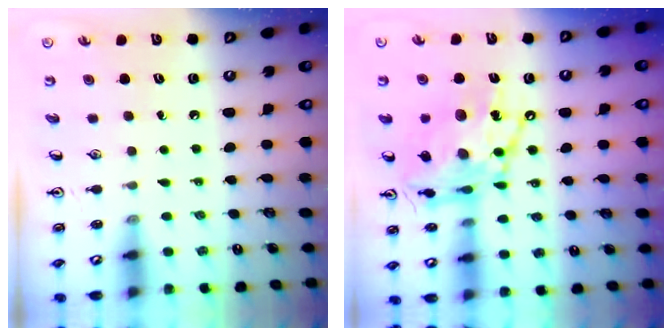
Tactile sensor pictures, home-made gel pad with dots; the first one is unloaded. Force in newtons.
{"total": 18.3, "press": 18.2, "slide": 1.8}